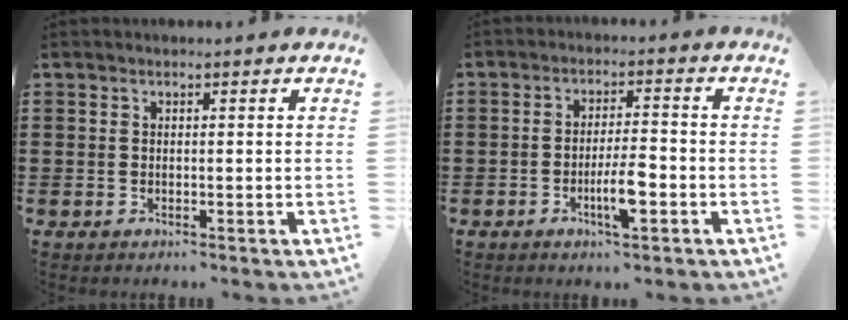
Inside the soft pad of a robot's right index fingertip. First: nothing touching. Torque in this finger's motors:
{"motor_torque": [0.89, 0.84, 0.40, 0.07]}